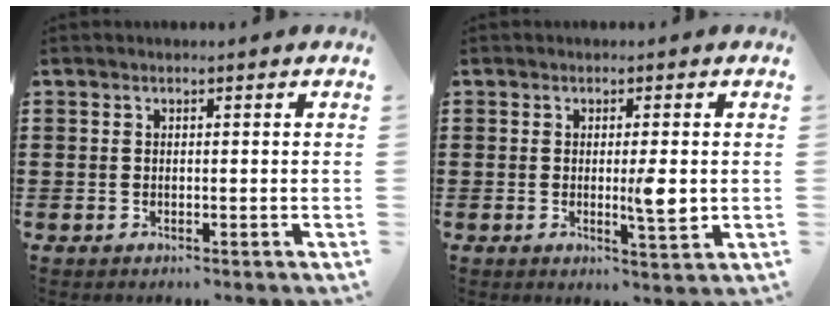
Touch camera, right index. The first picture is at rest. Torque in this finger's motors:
{"motor_torque": [1.21, 0.93, 0.23, 0.12]}